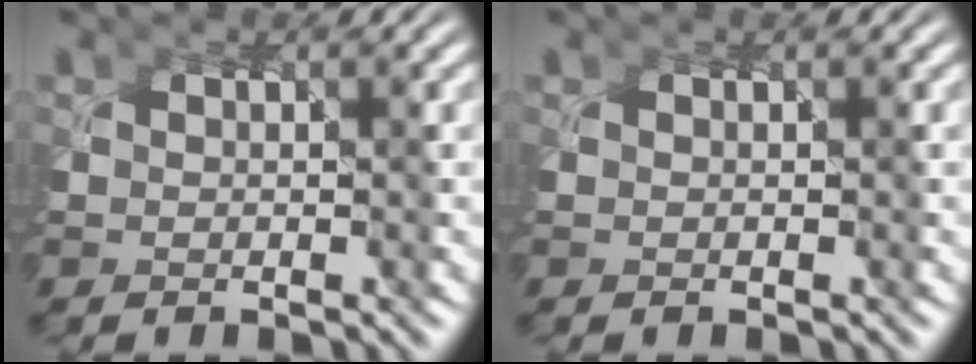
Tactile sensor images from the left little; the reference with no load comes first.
{"total": 0.0}